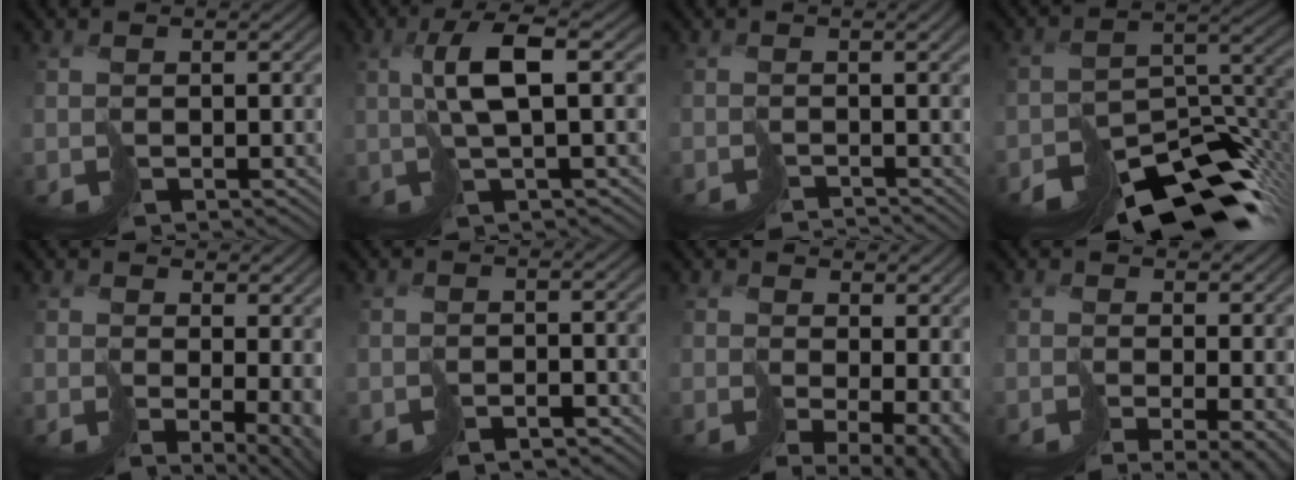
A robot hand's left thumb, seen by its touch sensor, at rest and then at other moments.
{"total": 4.7, "force": [1.9, 0.1, 4.3], "torque": [-0.075, 0.020, 0.037]}
{"total": 2.9, "force": [-2.6, -0.7, 1.1], "torque": [-0.005, -0.004, -0.043]}
{"total": 15.0, "force": [-12.5, 4.9, 6.8], "torque": [-0.113, -0.026, -0.166]}
{"total": 6.3, "force": [1.0, 2.5, 5.7], "torque": [-0.095, -0.020, 0.039]}
{"total": 2.1, "force": [-2.0, 0.3, -0.1], "torque": [0.013, -0.002, -0.034]}
{"total": 8.3, "force": [-0.2, 4.0, 7.2], "torque": [-0.134, -0.036, 0.036]}
{"total": 7.7, "force": [-3.1, 2.4, 6.6], "torque": [-0.105, -0.033, -0.012]}